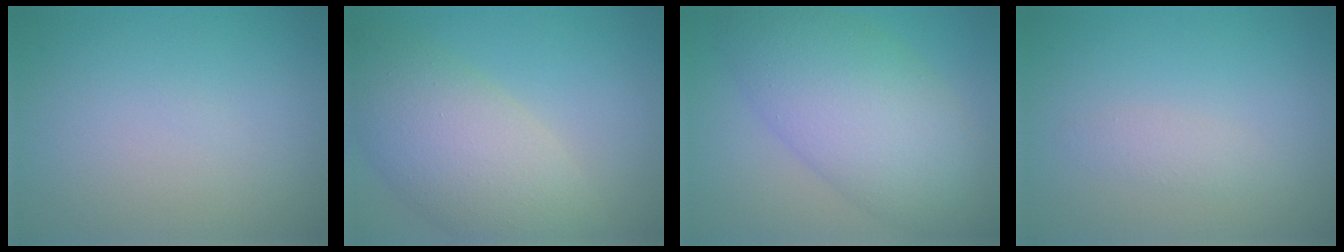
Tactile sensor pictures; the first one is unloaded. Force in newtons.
{"total": 8.1, "press": 8.1, "slide": 0.5}
{"total": 9.3, "press": 9.3, "slide": 0.3}
{"total": 1.1, "press": 1.1, "slide": 0.0}